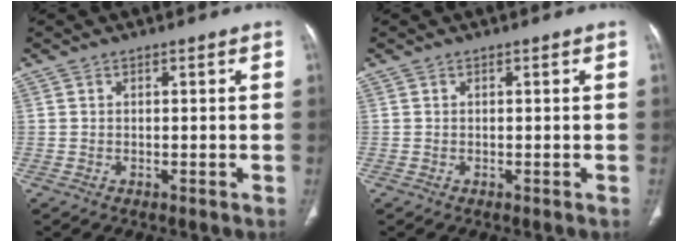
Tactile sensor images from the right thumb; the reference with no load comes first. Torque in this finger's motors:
{"motor_torque": [0.00, 0.00, 0.00, 0.00, 0.00]}